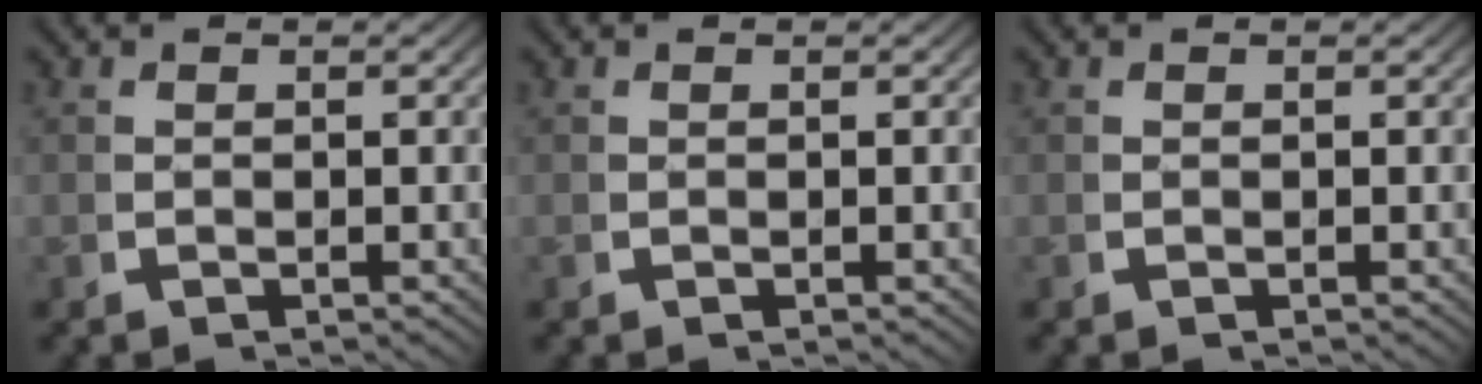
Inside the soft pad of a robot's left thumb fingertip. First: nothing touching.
{"total": 0.0}
{"total": 0.0}